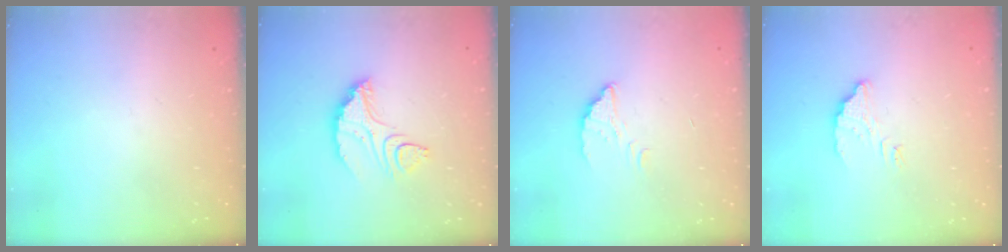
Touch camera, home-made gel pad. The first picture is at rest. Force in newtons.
{"total": 9.2, "press": 9.1, "slide": 0.6}
{"total": 2.6, "press": 2.5, "slide": 0.3}
{"total": 3.7, "press": 3.7, "slide": 0.2}